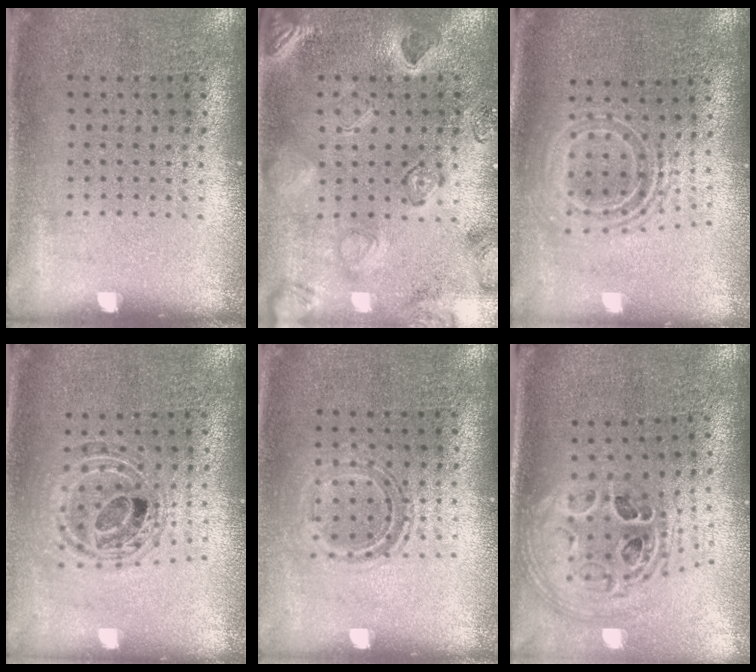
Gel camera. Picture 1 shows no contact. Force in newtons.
{"total": 2.4, "press": 2.3, "slide": 0.6}
{"total": 1.8, "press": 1.4, "slide": 1.1}
{"total": 0.9, "press": 0.8, "slide": 0.2}
{"total": 1.2, "press": 0.9, "slide": 0.7}
{"total": 1.8, "press": 1.5, "slide": 1.0}